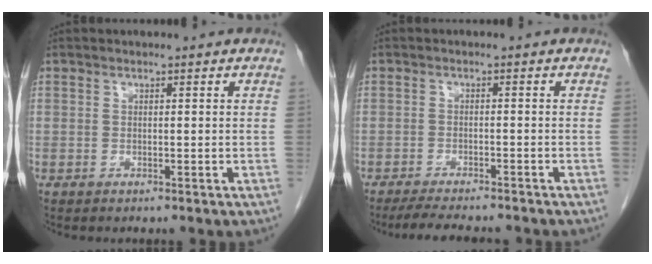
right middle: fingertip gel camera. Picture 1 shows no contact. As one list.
[{"total": 8.1, "force": [-7.2, 1.2, 3.5], "torque": [-0.052, -0.014, -0.108]}]